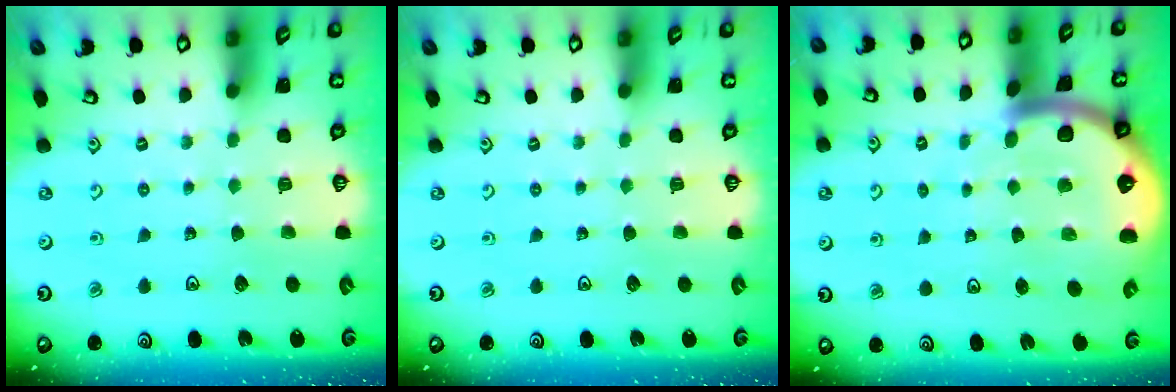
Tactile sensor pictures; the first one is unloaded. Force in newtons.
{"total": 0.0}
{"total": 7.2, "press": 7.1, "slide": 1.0}